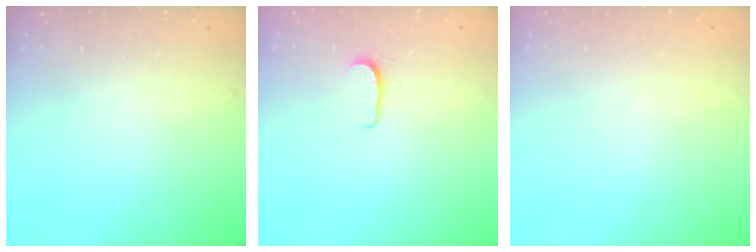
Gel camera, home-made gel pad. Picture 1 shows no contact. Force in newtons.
{"total": 5.0, "press": 5.0, "slide": 0.5}
{"total": 0.0}